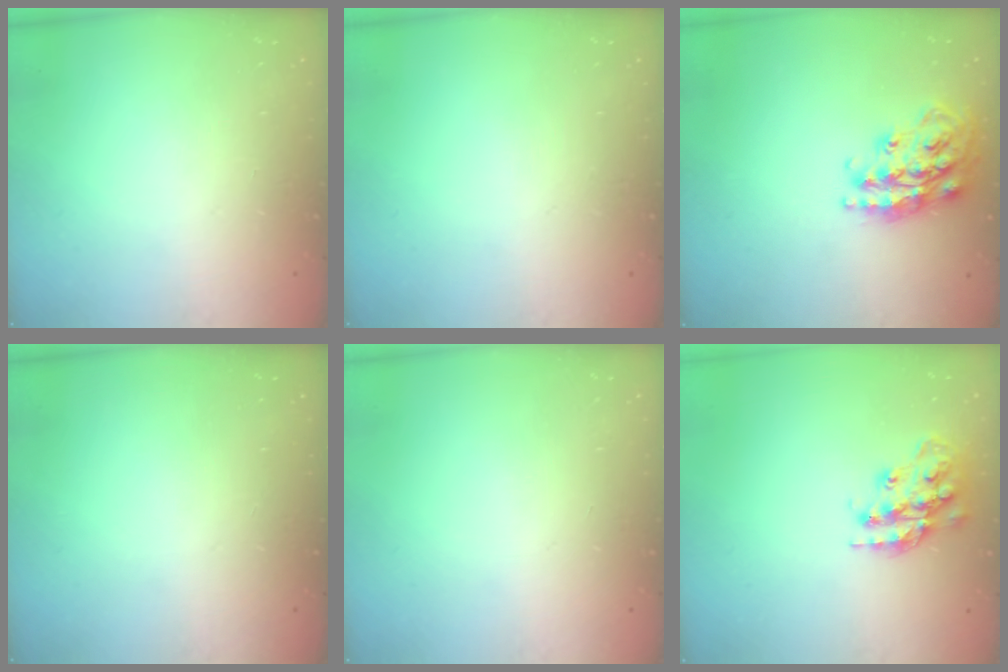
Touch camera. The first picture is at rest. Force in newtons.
{"total": 0.0}
{"total": 19.4, "press": 19.4, "slide": 1.4}
{"total": 0.0}
{"total": 0.0}
{"total": 16.5, "press": 16.5, "slide": 1.0}